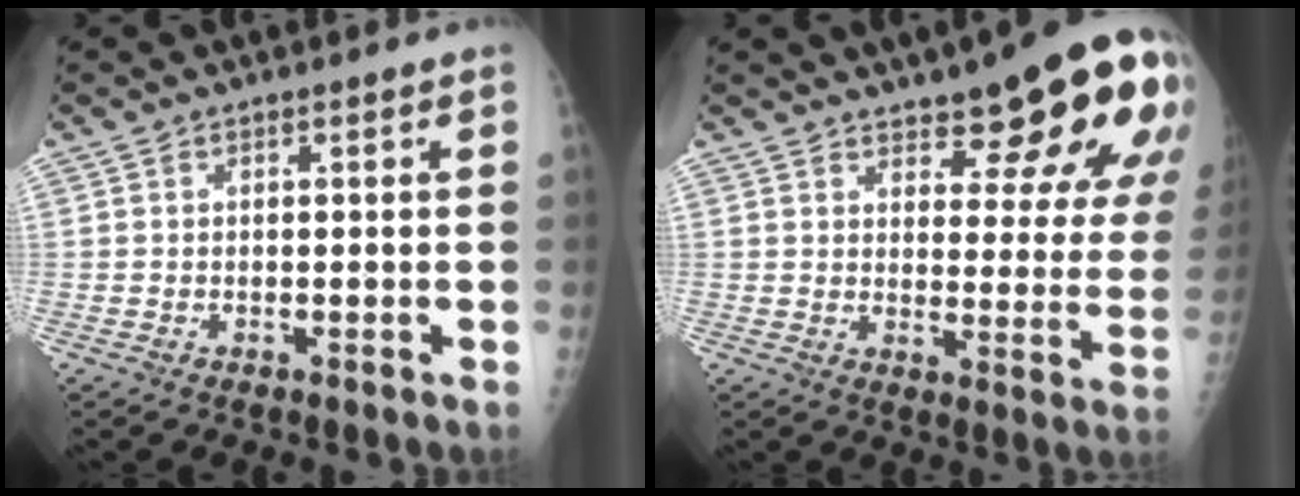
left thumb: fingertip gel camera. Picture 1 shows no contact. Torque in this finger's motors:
{"motor_torque": [0.33, 0.80, 0.29, -0.39, 0.10]}